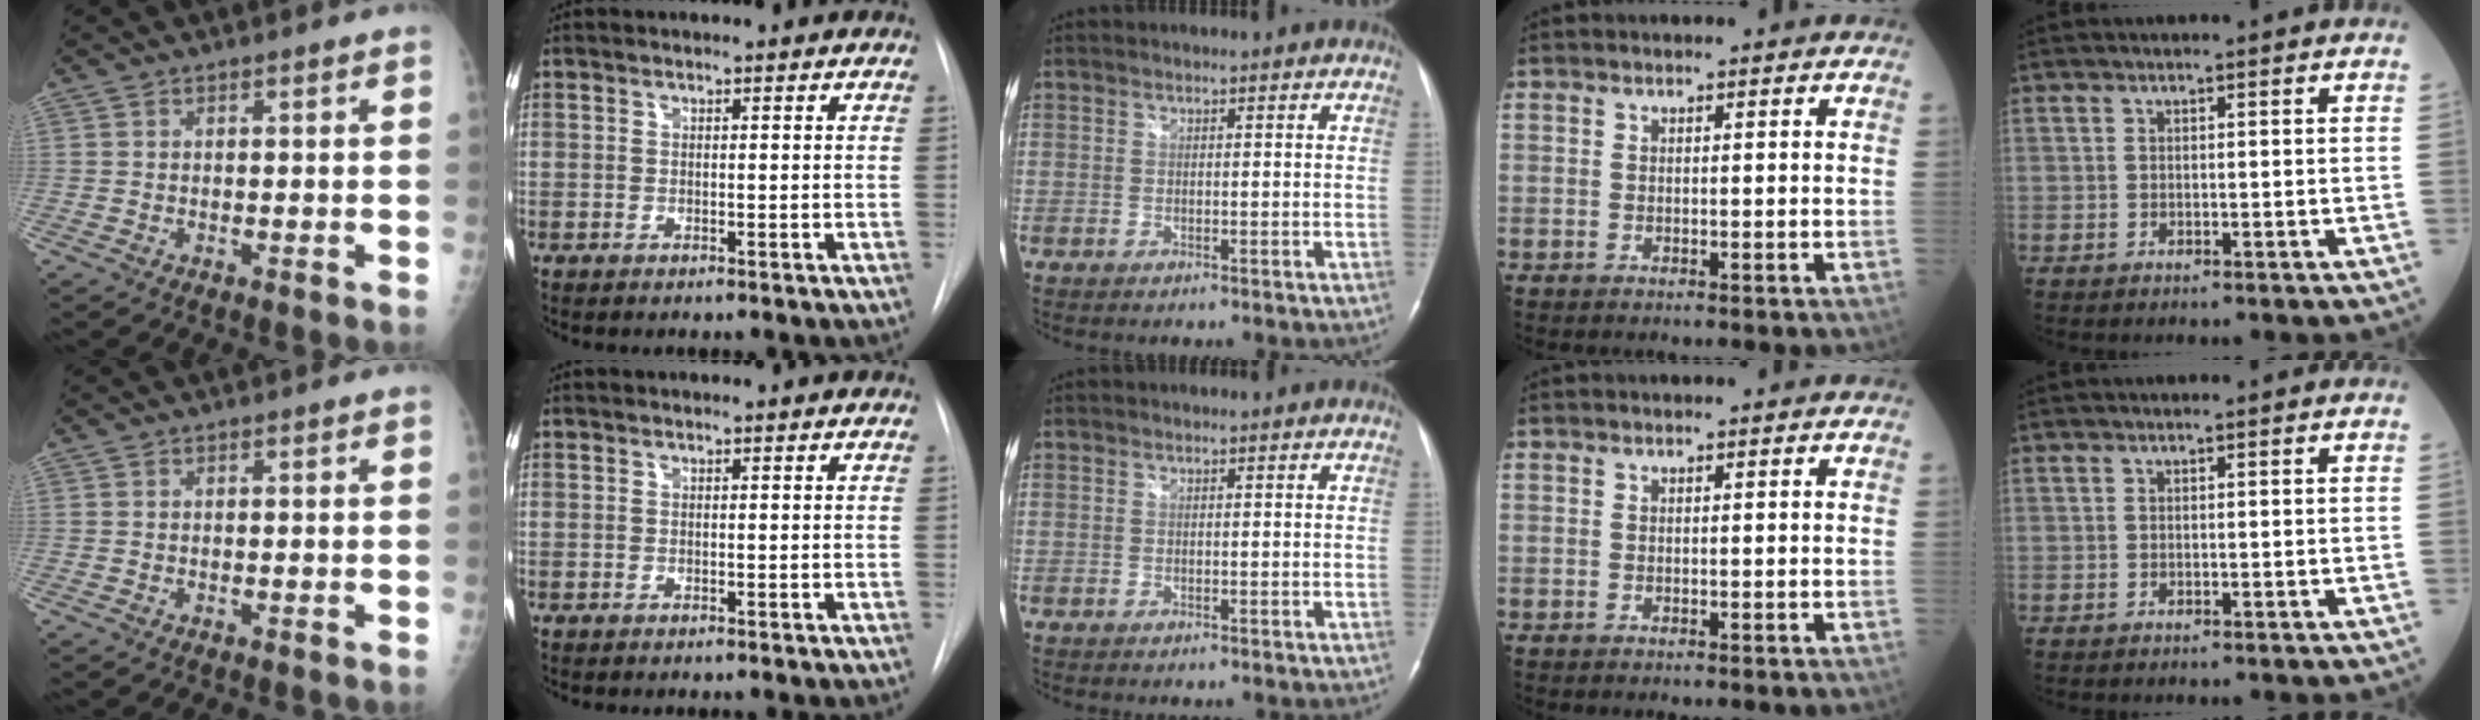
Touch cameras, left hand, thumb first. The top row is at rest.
{}